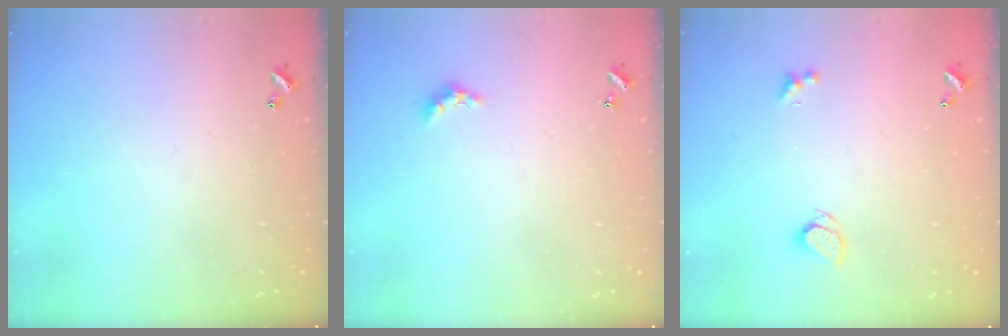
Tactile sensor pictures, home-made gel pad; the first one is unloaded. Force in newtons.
{"total": 1.7, "press": 1.6, "slide": 0.5}
{"total": 2.0, "press": 2.0, "slide": 0.5}